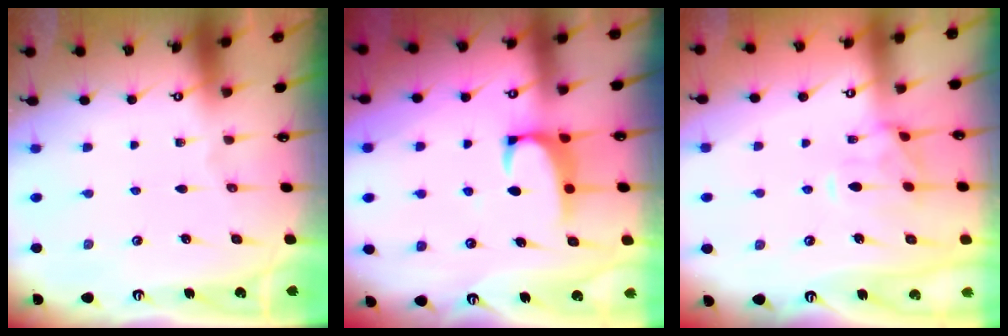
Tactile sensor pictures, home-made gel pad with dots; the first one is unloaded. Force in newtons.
{"total": 2.0, "press": 1.9, "slide": 0.7}
{"total": 3.6, "press": 3.3, "slide": 1.3}